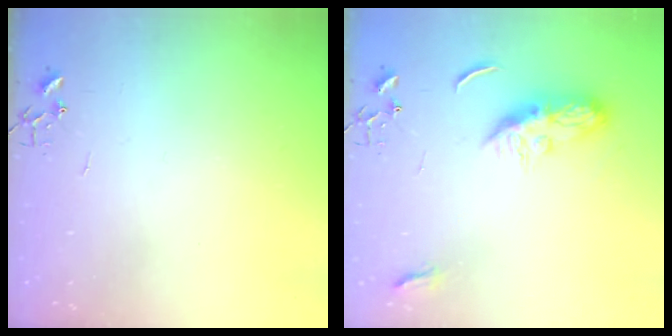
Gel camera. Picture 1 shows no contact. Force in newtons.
{"total": 8.7, "press": 8.7, "slide": 0.4}